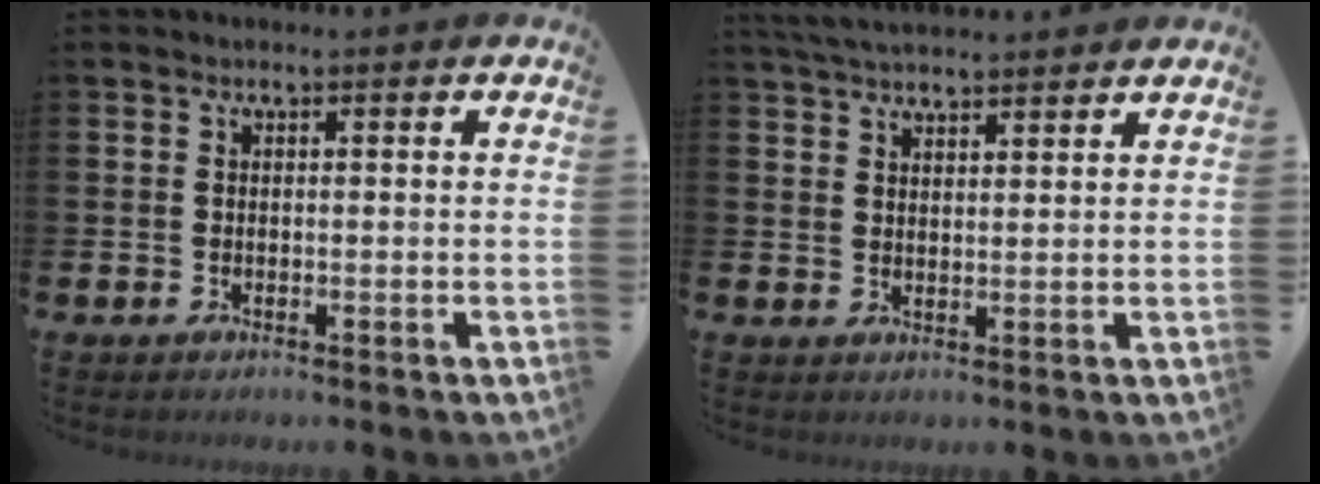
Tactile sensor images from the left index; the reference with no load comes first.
{"total": 4.4, "force": [4.3, 0.5, 1.0], "torque": [-0.024, -0.016, 0.079]}